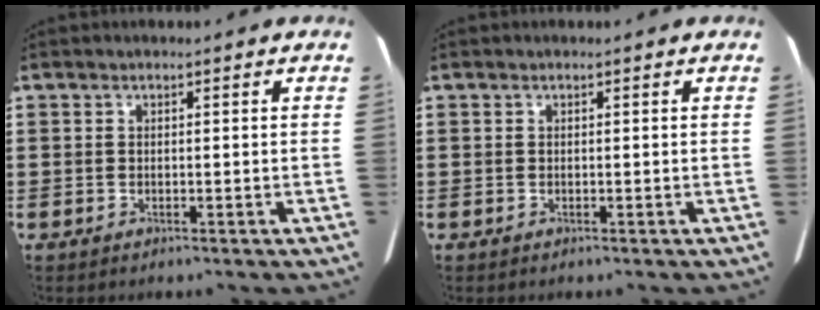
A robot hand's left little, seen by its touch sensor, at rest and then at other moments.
{"total": 0.0}